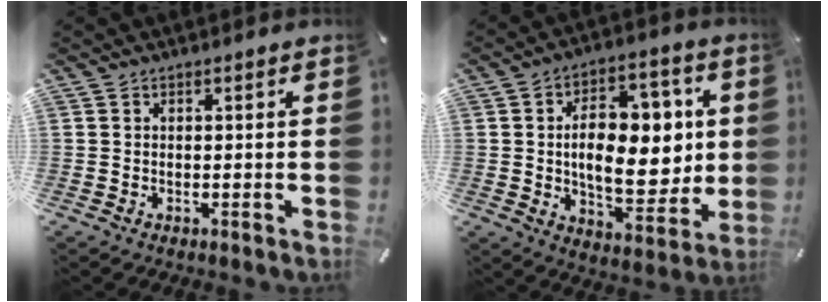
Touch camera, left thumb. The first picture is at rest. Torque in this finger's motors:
{"motor_torque": [2.00, 2.53, 0.40, -0.09, 0.43]}